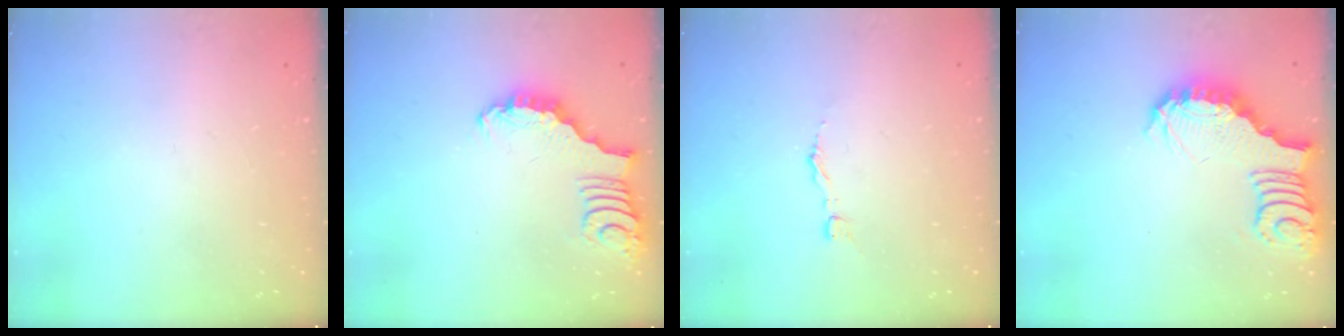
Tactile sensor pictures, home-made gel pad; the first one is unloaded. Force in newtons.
{"total": 3.0, "press": 2.9, "slide": 0.3}
{"total": 2.9, "press": 2.9, "slide": 0.1}
{"total": 3.9, "press": 3.9, "slide": 0.7}